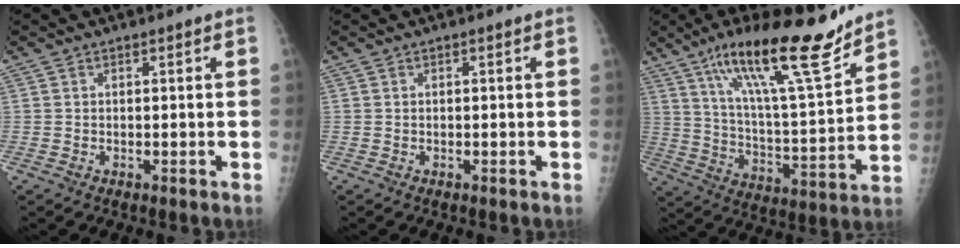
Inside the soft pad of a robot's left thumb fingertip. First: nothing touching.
{"total": 0.0}
{"total": 21.1, "force": [14.9, 3.3, 14.6], "torque": [-0.219, -0.072, 0.251]}